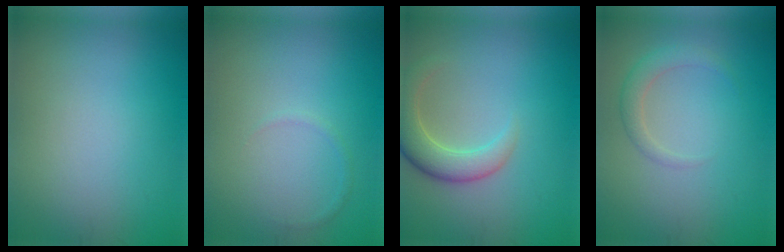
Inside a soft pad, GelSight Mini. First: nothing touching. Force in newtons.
{"total": 0.5, "press": 0.5, "slide": 0.0}
{"total": 4.4, "press": 4.4, "slide": 0.4}
{"total": 1.9, "press": 1.9, "slide": 0.2}